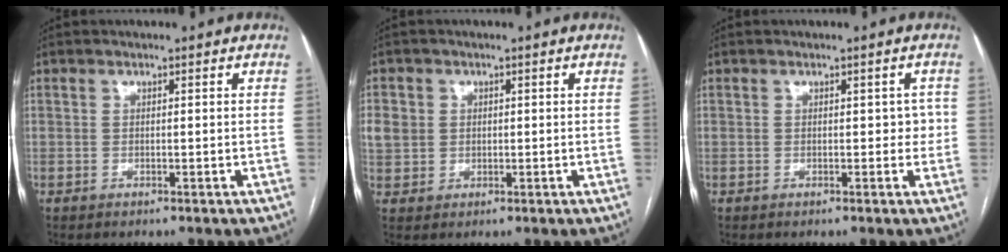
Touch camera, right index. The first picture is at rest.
{"total": 5.0, "force": [1.1, 4.6, 1.5], "torque": [-0.037, 0.013, 0.030]}
{"total": 1.9, "force": [0.1, 1.4, 1.3], "torque": [-0.011, 0.013, 0.000]}